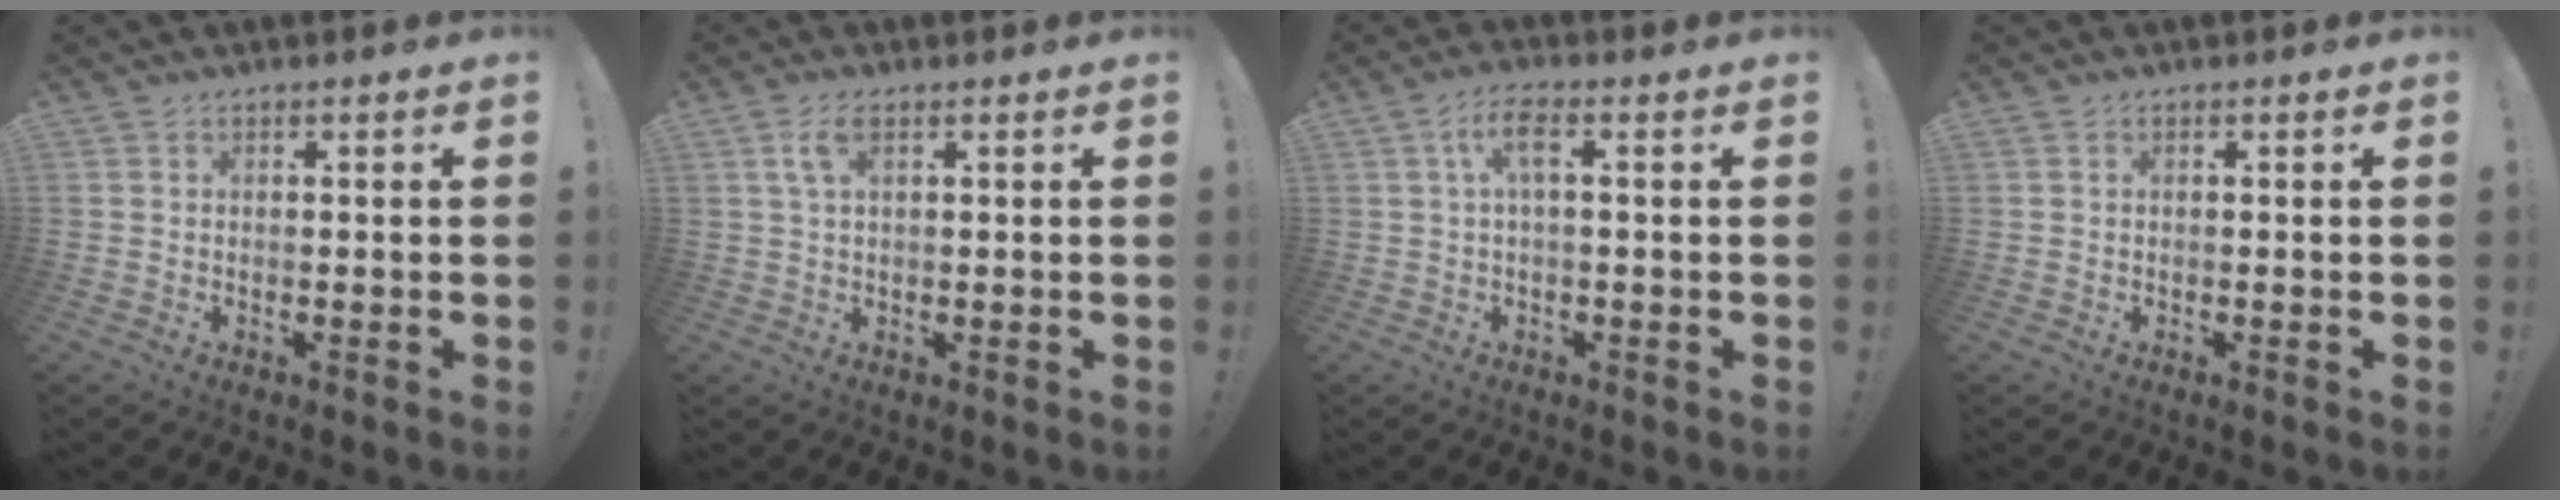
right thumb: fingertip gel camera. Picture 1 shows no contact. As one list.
[{"total": 4.3, "force": [1.7, 1.9, 3.5], "torque": [-0.066, 0.003, 0.031]}, {"total": 5.5, "force": [1.3, 1.3, 5.2], "torque": [-0.103, 0.005, 0.021]}, {"total": 0.0}]